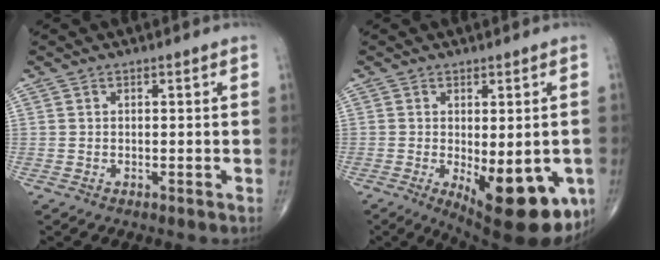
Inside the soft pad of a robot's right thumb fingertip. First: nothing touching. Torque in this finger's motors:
{"motor_torque": [-0.47, 0.78, 0.16, -0.10, 0.12]}